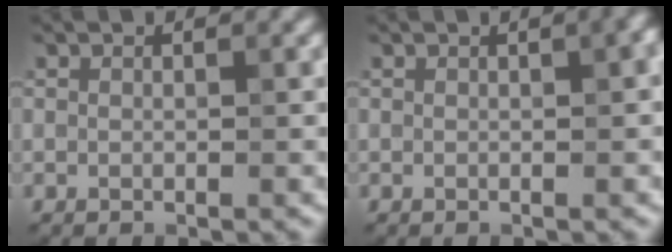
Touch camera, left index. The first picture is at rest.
{"total": 2.9, "force": [0.3, 0.9, 2.7], "torque": [-0.014, 0.006, 0.001]}